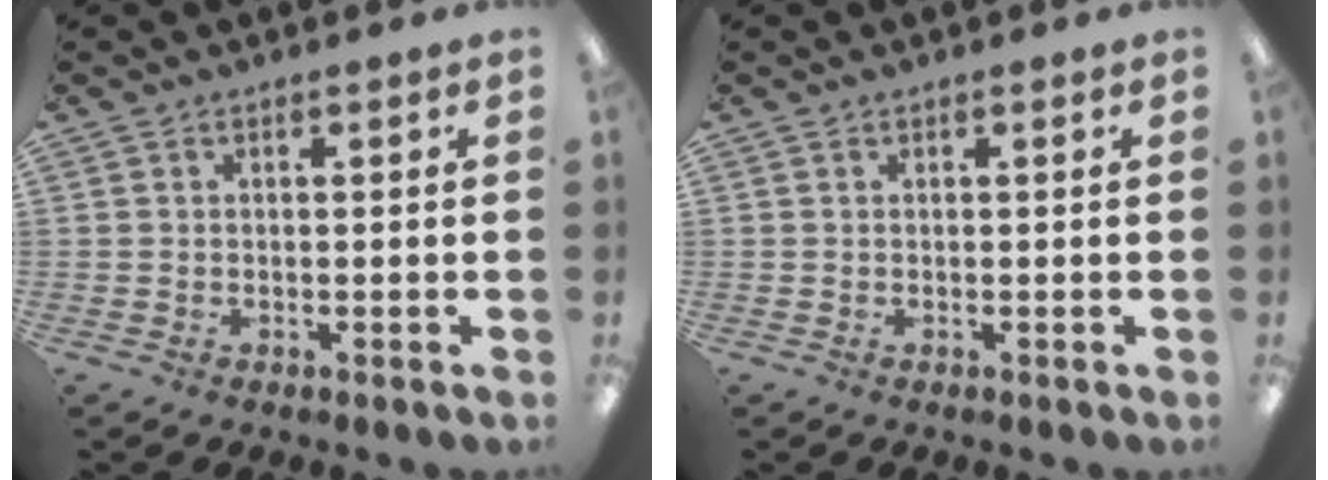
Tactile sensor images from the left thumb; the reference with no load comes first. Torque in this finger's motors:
{"motor_torque": [-0.01, 0.01, 0.00, 0.00, 0.00]}